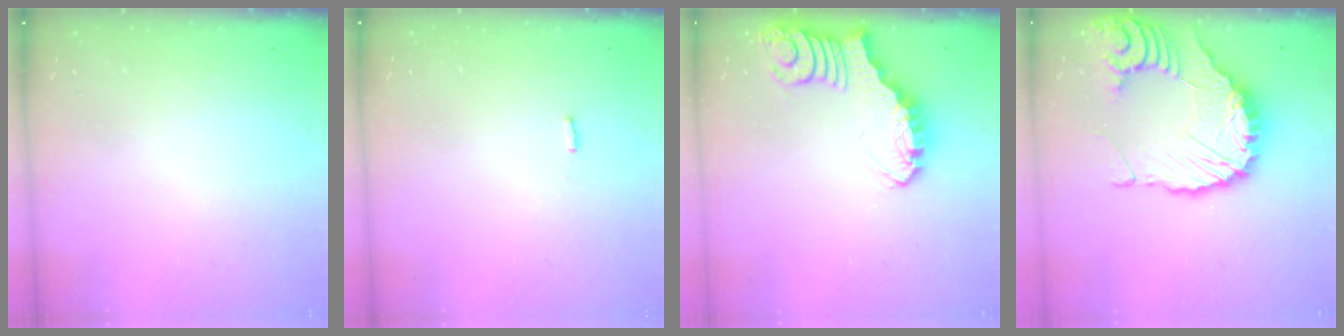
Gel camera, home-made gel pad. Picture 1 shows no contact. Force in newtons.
{"total": 2.3, "press": 2.3, "slide": 0.4}
{"total": 3.0, "press": 3.0, "slide": 0.5}
{"total": 15.7, "press": 15.6, "slide": 1.9}